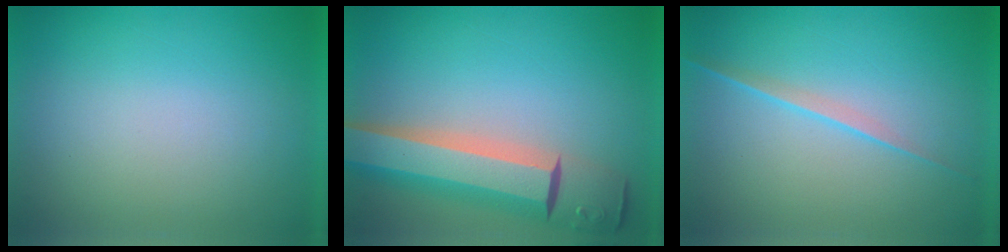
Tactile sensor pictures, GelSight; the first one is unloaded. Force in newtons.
{"total": 8.5}
{"total": 2.1}